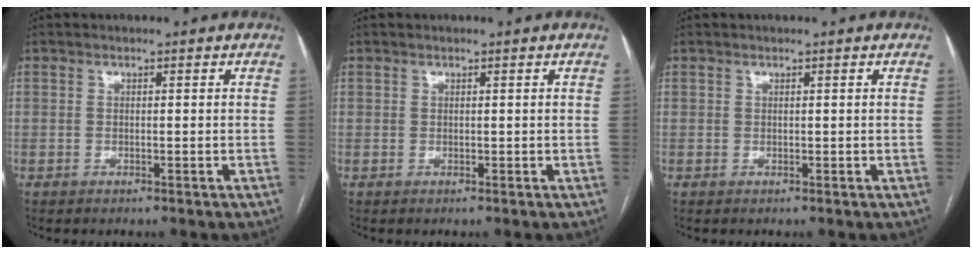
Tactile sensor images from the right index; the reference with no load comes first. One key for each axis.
{"total": 0.0}
{"total": 0.0}